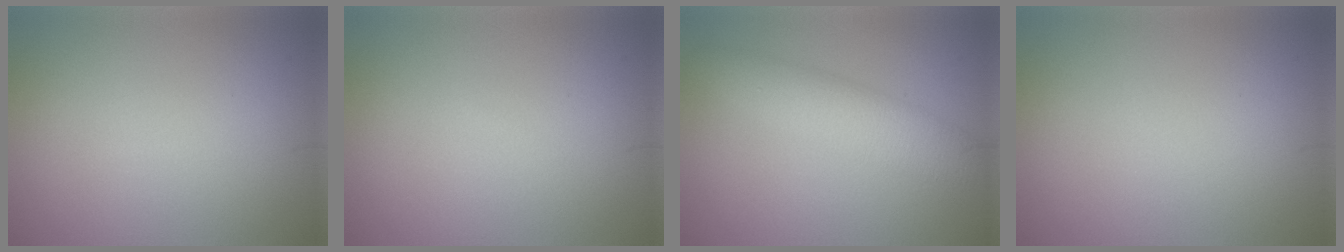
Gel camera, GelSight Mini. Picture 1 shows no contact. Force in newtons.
{"total": 0.0}
{"total": 4.2, "press": 4.2, "slide": 0.2}
{"total": 0.0}